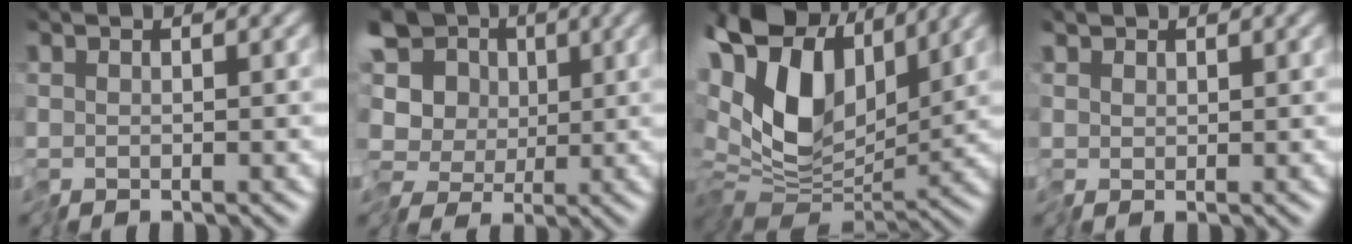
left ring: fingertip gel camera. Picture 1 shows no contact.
{"total": 9.4, "force": [-2.2, 7.7, 4.9], "torque": [-0.066, 0.004, -0.065]}
{"total": 11.6, "force": [2.5, 6.6, 9.2], "torque": [-0.184, 0.005, 0.037]}
{"total": 0.7, "force": [0.3, 0.6, 0.0], "torque": [-0.001, 0.004, 0.003]}